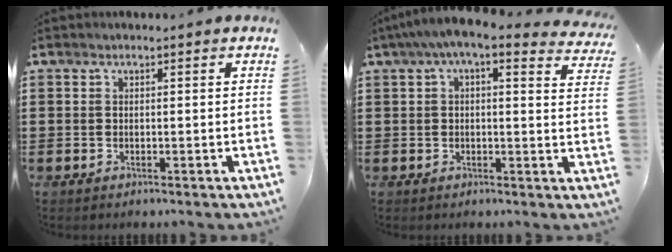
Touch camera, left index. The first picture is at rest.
{"total": 5.1, "force": [3.6, 0.3, 3.6], "torque": [-0.081, -0.015, 0.060]}